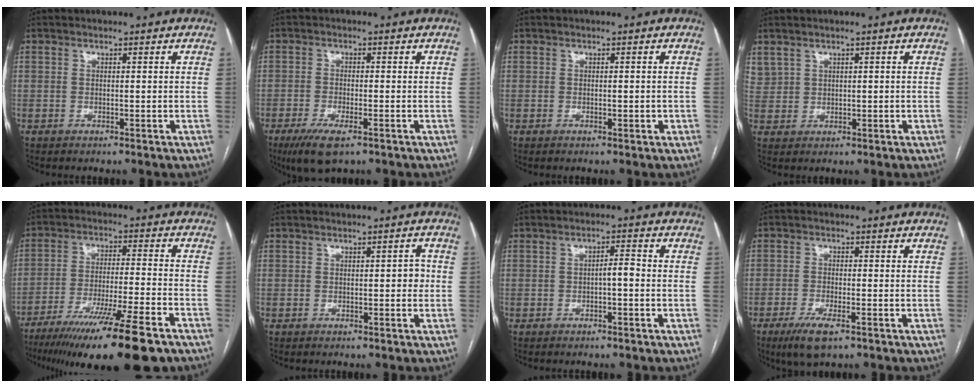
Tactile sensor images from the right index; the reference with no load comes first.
{"total": 6.3, "force": [-3.8, 1.6, 4.8], "torque": [-0.091, -0.015, -0.062]}
{"total": 1.1, "force": [-0.2, 0.5, 0.9], "torque": [-0.016, 0.007, 0.000]}
{"total": 2.9, "force": [1.9, 2.1, 0.8], "torque": [-0.023, 0.014, 0.050]}
{"total": 20.6, "force": [-15.1, 1.0, 14.0], "torque": [-0.193, -0.039, -0.243]}
{"total": 1.9, "force": [-0.2, 0.8, 1.7], "torque": [-0.015, 0.005, -0.004]}
{"total": 2.3, "force": [-0.6, 0.5, 2.1], "torque": [-0.031, 0.006, -0.010]}
{"total": 5.6, "force": [-3.3, 1.3, 4.3], "torque": [-0.088, -0.012, -0.055]}